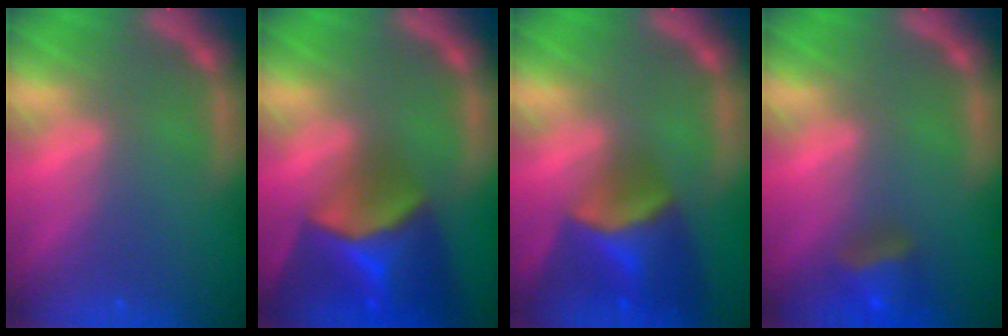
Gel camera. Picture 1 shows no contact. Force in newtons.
{"total": 9.9}
{"total": 7.4}
{"total": 3.4}